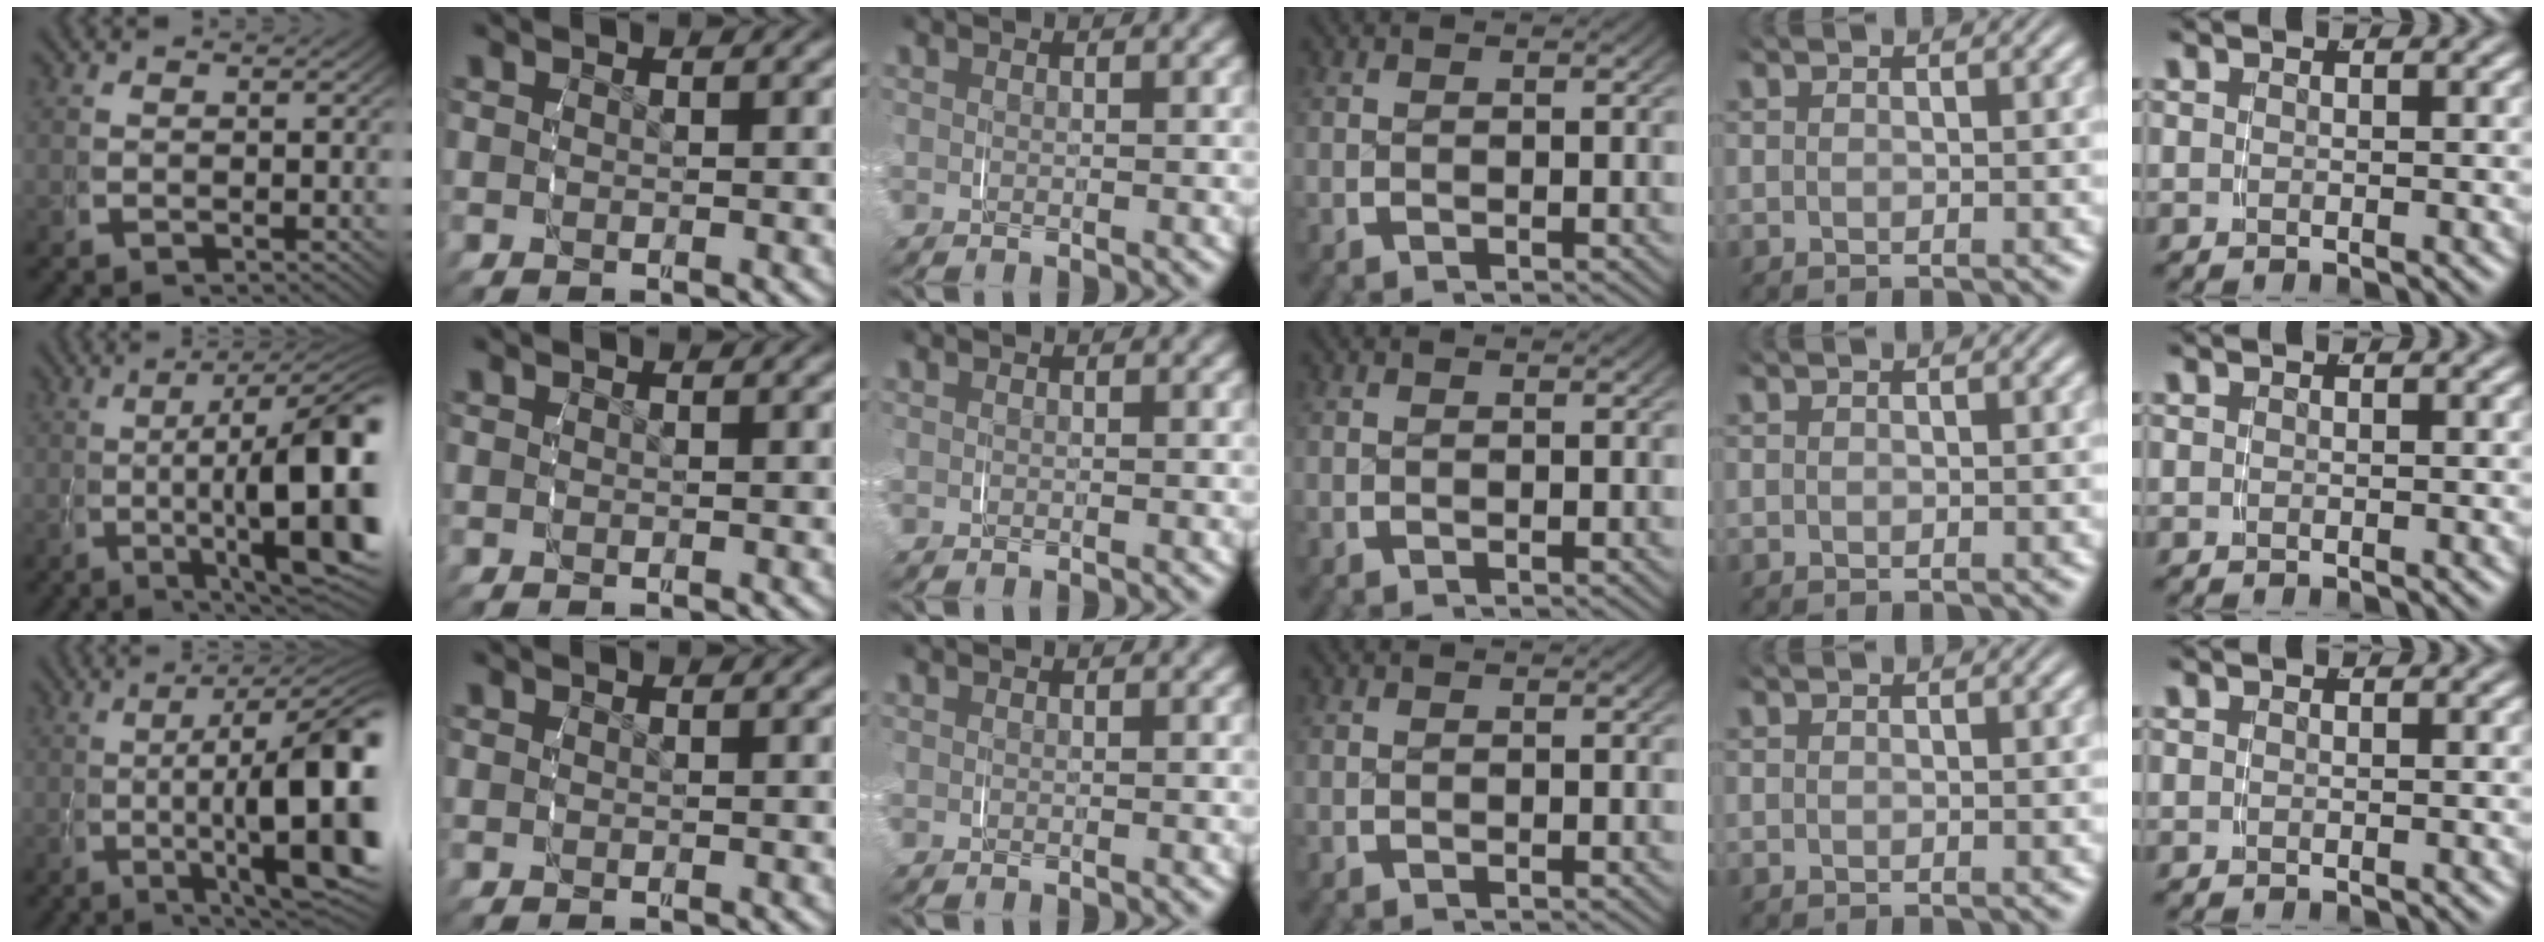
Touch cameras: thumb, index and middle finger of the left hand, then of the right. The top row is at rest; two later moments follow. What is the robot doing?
{"motion": "grasp_and_lifting", "object": "pencil case"}